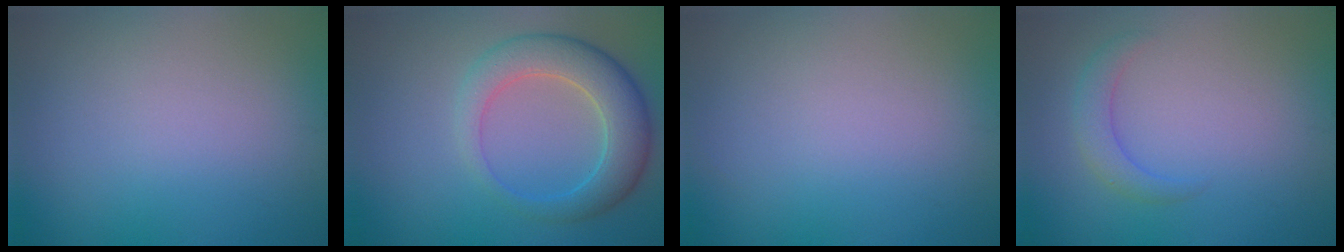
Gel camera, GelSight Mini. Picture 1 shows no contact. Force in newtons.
{"total": 5.7, "press": 5.7, "slide": 0.3}
{"total": 0.0}
{"total": 2.0, "press": 2.0, "slide": 0.1}